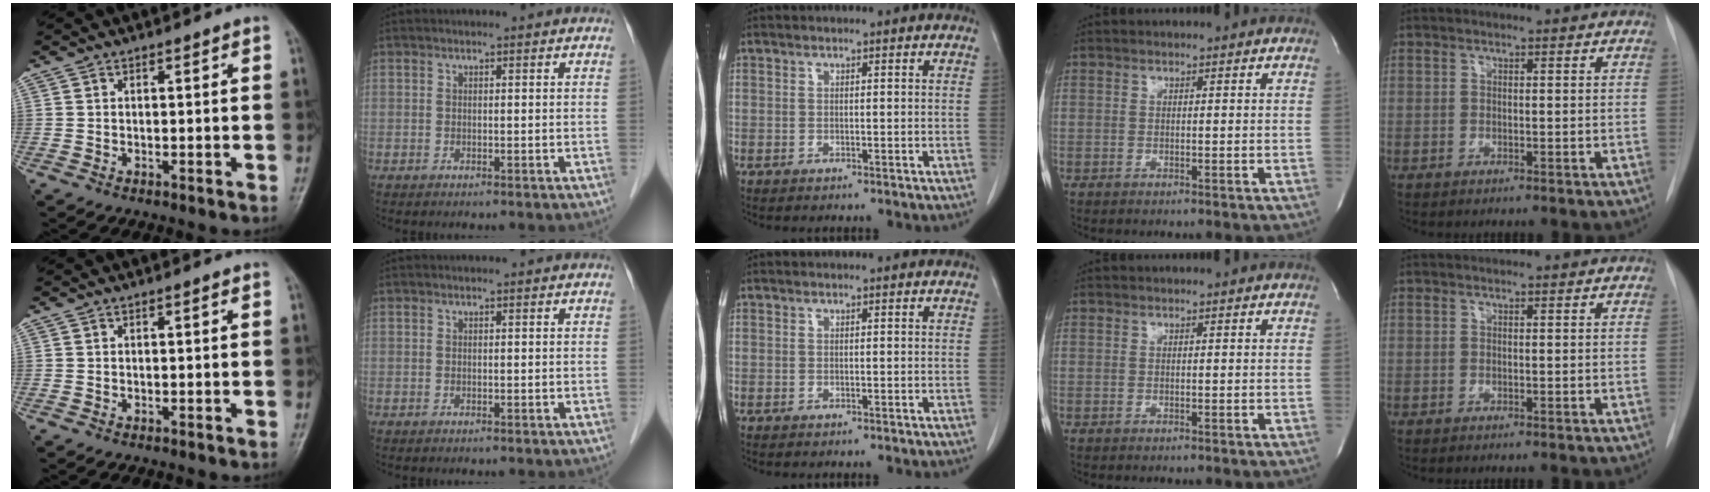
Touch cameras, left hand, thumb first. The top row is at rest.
{}